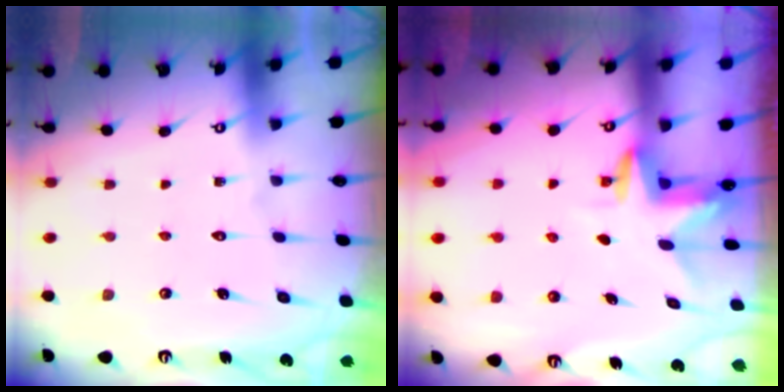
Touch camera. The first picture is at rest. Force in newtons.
{"total": 3.2, "press": 3.2, "slide": 0.3}